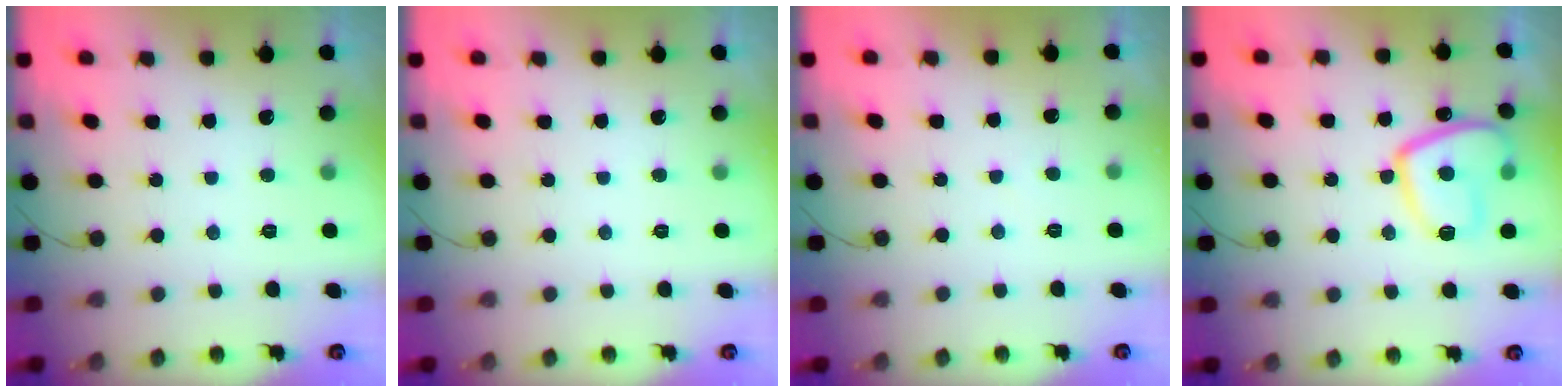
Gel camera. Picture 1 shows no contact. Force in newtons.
{"total": 0.0}
{"total": 0.8, "press": 0.7, "slide": 0.3}
{"total": 13.9, "press": 13.8, "slide": 1.4}